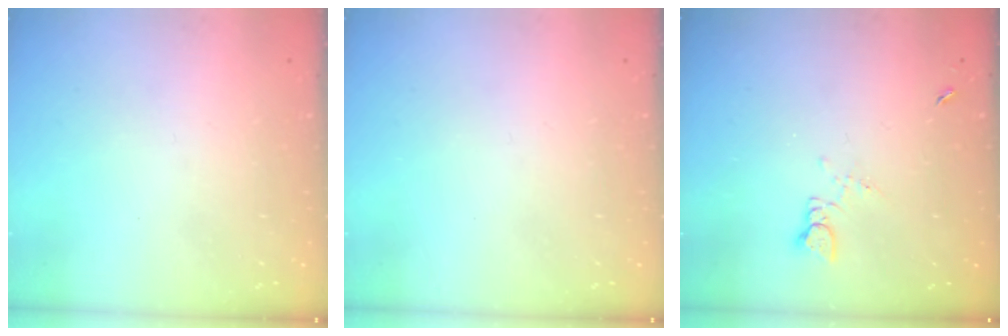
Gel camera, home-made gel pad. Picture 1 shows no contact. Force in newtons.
{"total": 0.0}
{"total": 1.3, "press": 1.2, "slide": 0.1}